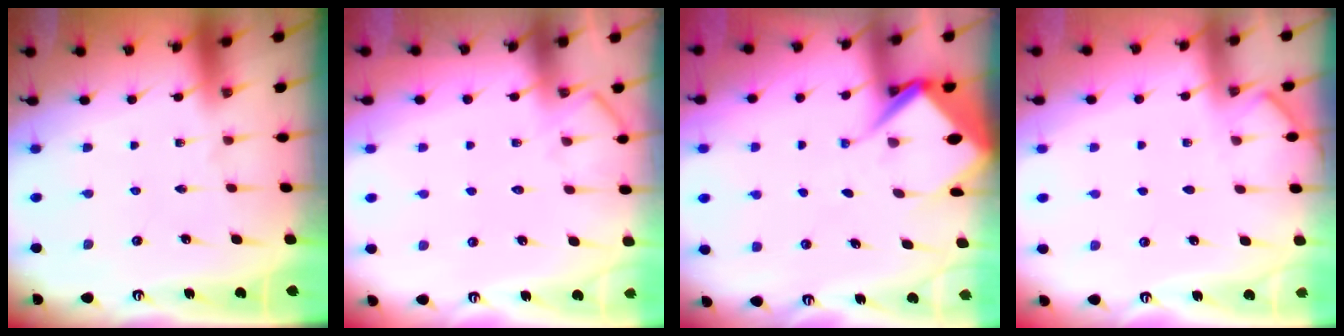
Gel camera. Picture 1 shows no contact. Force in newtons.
{"total": 6.7, "press": 6.6, "slide": 0.9}
{"total": 8.0, "press": 7.9, "slide": 0.9}
{"total": 3.4, "press": 3.4, "slide": 0.5}